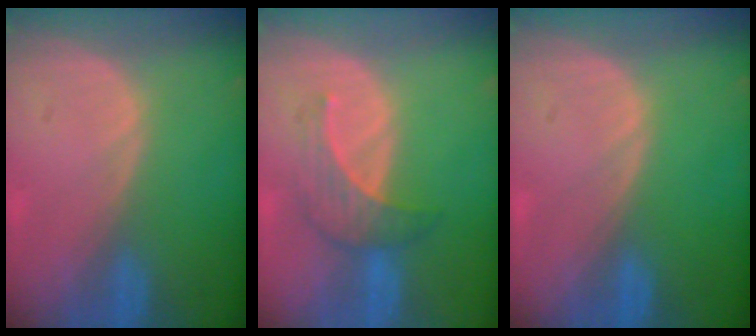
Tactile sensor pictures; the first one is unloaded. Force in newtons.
{"total": 4.5, "press": 4.5, "slide": 0.4}
{"total": 0.0}